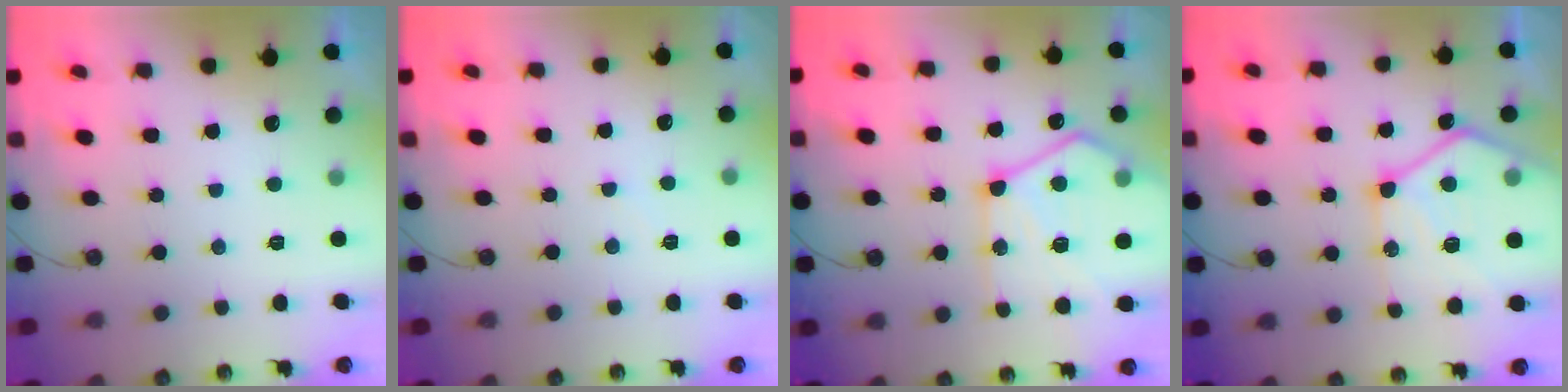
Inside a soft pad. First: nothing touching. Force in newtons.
{"total": 2.5, "press": 2.5, "slide": 0.4}
{"total": 18.3, "press": 18.3, "slide": 1.4}
{"total": 17.4, "press": 17.3, "slide": 1.8}